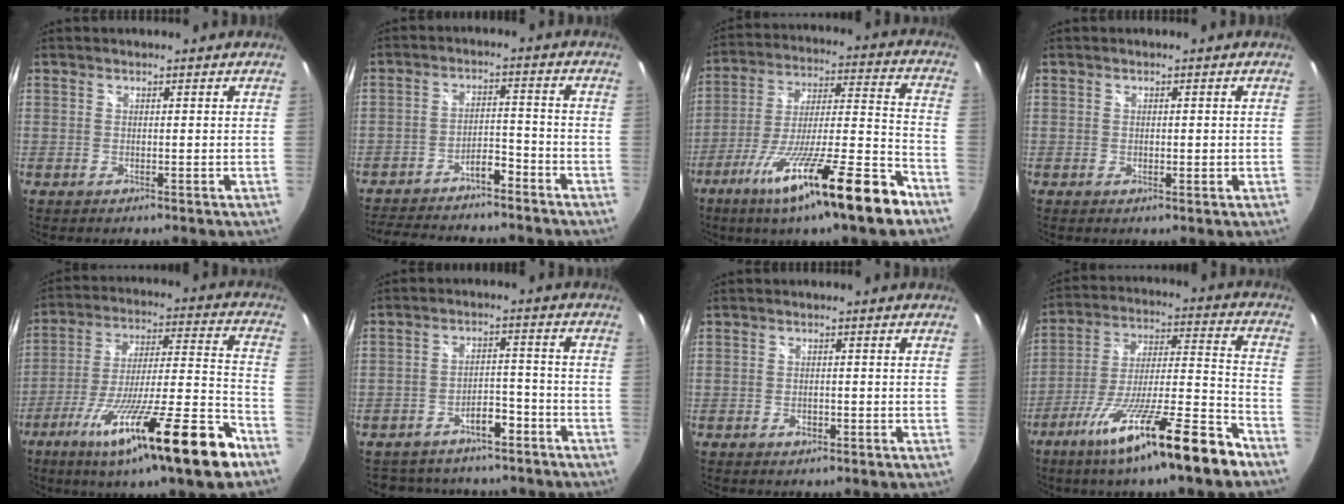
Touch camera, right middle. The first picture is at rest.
{"total": 12.3, "force": [-10.6, 3.3, 5.3], "torque": [-0.113, 0.020, -0.159]}
{"total": 22.2, "force": [-13.9, 1.7, 17.2], "torque": [-0.293, -0.035, -0.228]}
{"total": 1.0, "force": [-0.1, 0.6, 0.8], "torque": [-0.010, 0.002, -0.002]}
{"total": 24.5, "force": [-14.5, 2.2, 19.6], "torque": [-0.332, -0.050, -0.234]}
{"total": 12.9, "force": [-10.1, 6.5, 4.9], "torque": [-0.100, 0.031, -0.127]}
{"total": 1.6, "force": [-0.9, 1.1, 0.8], "torque": [-0.012, 0.002, -0.012]}
{"total": 20.8, "force": [-14.0, 1.4, 15.3], "torque": [-0.259, -0.026, -0.228]}